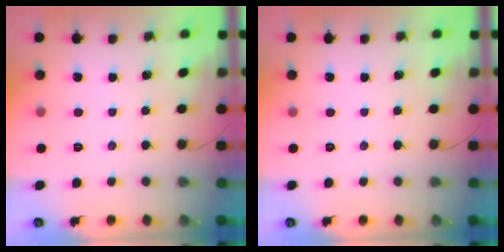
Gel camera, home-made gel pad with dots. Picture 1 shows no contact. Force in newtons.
{"total": 0.0}